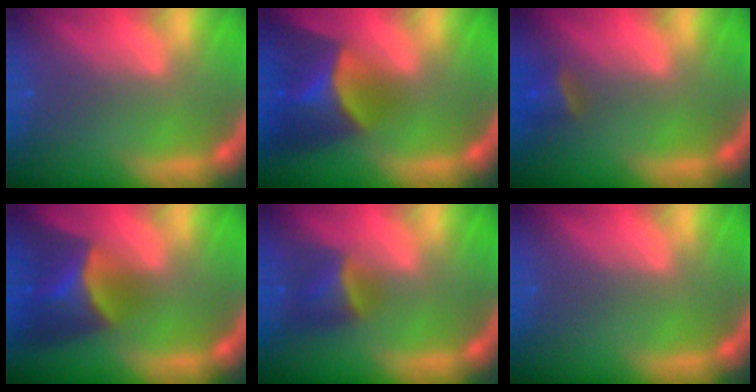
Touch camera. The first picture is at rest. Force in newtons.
{"total": 7.9}
{"total": 2.4}
{"total": 6.9}
{"total": 3.4}
{"total": 0.0}